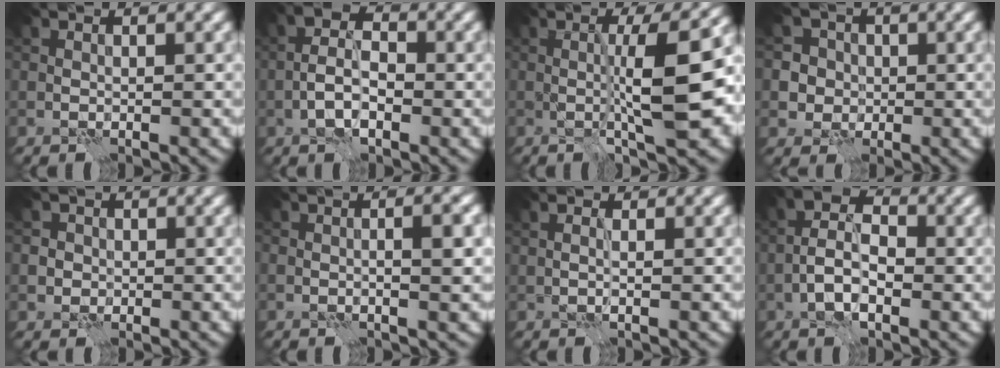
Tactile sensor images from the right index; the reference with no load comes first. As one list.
[{"total": 4.3, "force": [-1.5, 2.2, 3.4], "torque": [-0.065, 0.008, -0.034]}, {"total": 8.4, "force": [-0.3, 1.8, 8.2], "torque": [-0.111, 0.010, -0.007]}, {"total": 6.0, "force": [1.3, 5.5, 1.8], "torque": [-0.029, 0.023, 0.001]}, {"total": 1.8, "force": [-0.1, 1.7, 0.3], "torque": [-0.004, 0.003, -0.005]}, {"total": 3.5, "force": [-0.1, 0.9, 3.3], "torque": [-0.048, 0.007, -0.004]}, {"total": 1.1, "force": [0.2, 0.3, 1.0], "torque": [-0.007, -0.002, -0.005]}, {"total": 4.8, "force": [-1.6, 2.5, 3.8], "torque": [-0.072, 0.011, -0.037]}]